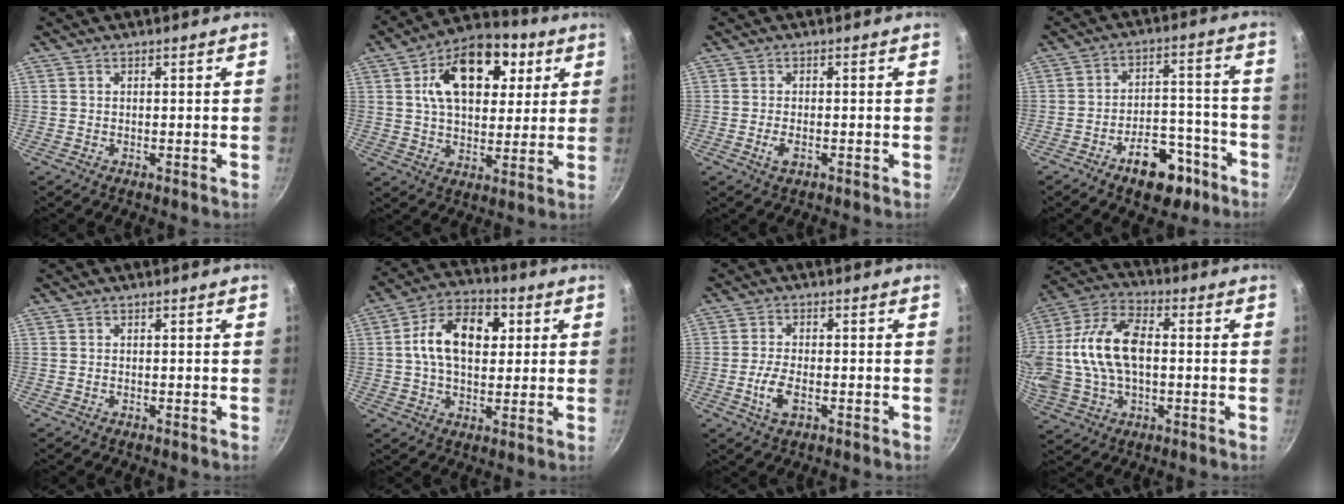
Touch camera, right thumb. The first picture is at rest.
{"total": 18.1, "force": [6.0, 10.9, 13.2], "torque": [-0.168, 0.003, 0.091]}
{"total": 2.3, "force": [-0.8, 1.1, 1.8], "torque": [-0.034, 0.003, -0.015]}
{"total": 11.9, "force": [-7.1, 6.4, 7.2], "torque": [-0.077, 0.065, -0.103]}
{"total": 0.0}
{"total": 13.6, "force": [2.3, 8.6, 10.2], "torque": [-0.159, 0.017, 0.030]}
{"total": 4.8, "force": [-1.6, 2.3, 3.9], "torque": [-0.080, 0.007, -0.029]}
{"total": 19.2, "force": [0.5, 11.5, 15.4], "torque": [-0.338, 0.025, 0.011]}